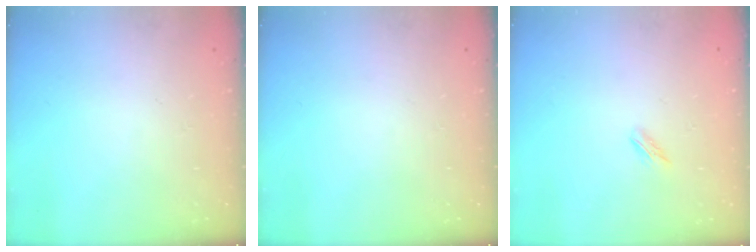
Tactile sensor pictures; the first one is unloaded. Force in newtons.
{"total": 0.0}
{"total": 1.7, "press": 1.5, "slide": 0.6}